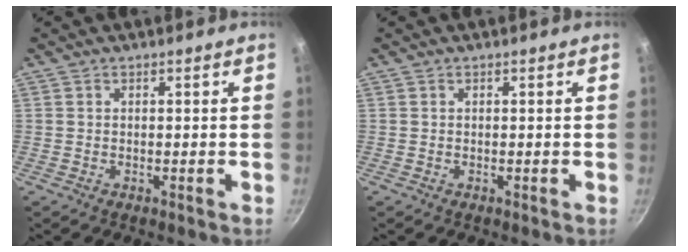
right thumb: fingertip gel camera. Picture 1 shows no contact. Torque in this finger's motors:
{"motor_torque": [0.01, 0.00, 0.05, 0.03, 0.01]}